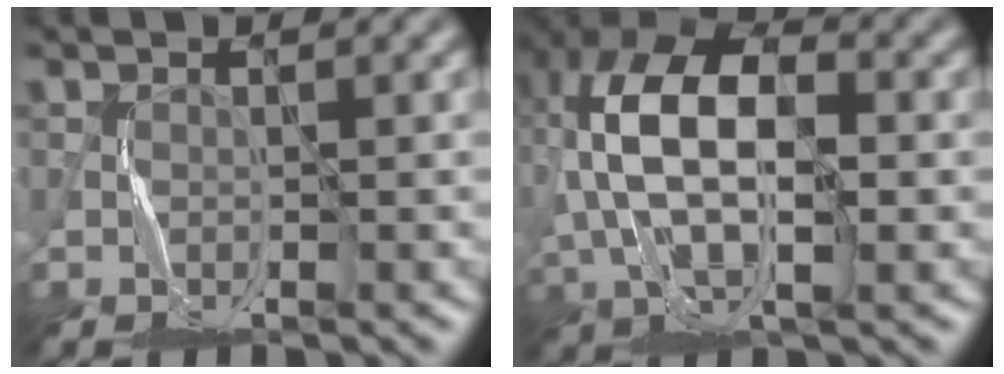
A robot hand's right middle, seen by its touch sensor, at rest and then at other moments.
{"total": 11.4, "force": [1.4, 6.1, 9.6], "torque": [-0.198, 0.014, 0.022]}